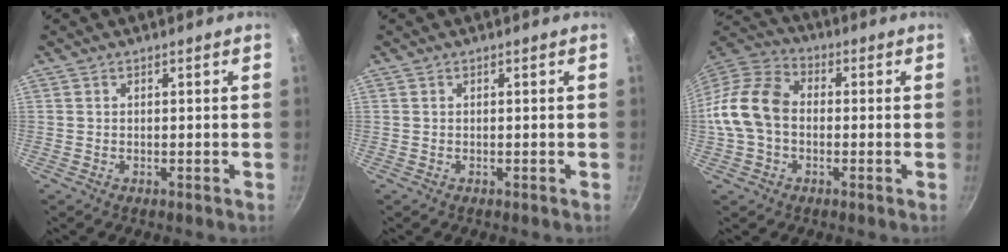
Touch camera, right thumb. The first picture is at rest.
{"total": 0.0}
{"total": 13.3, "force": [-0.9, 9.7, 9.1], "torque": [-0.153, 0.035, -0.036]}